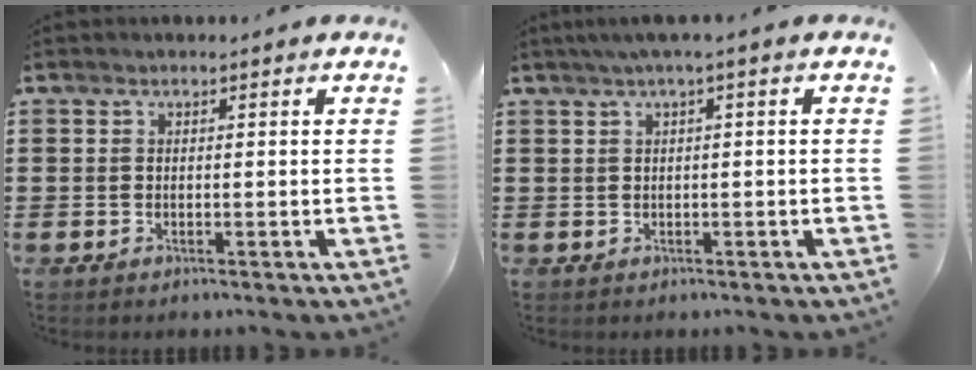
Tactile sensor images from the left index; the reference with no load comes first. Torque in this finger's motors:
{"motor_torque": [0.81, 0.98, 0.34, 0.04]}